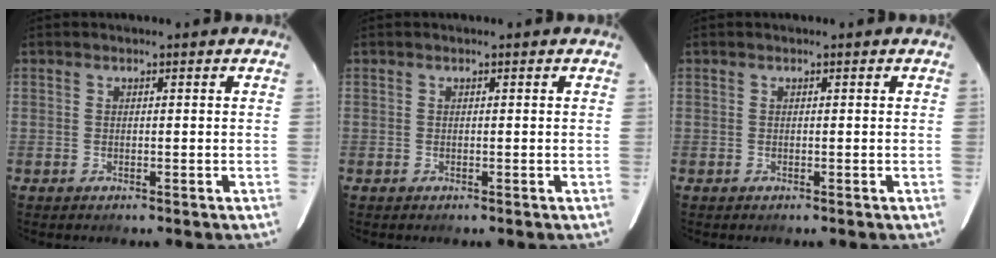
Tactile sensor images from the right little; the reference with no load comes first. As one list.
[{"total": 0.0}, {"total": 0.0}]